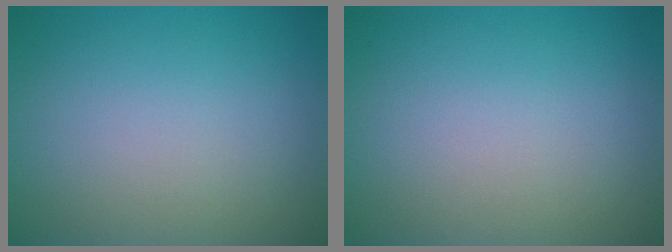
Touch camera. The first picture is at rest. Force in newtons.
{"total": 0.0}